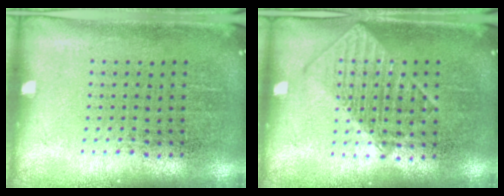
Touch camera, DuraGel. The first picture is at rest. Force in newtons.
{"total": 1.2, "press": 1.2, "slide": 0.2}